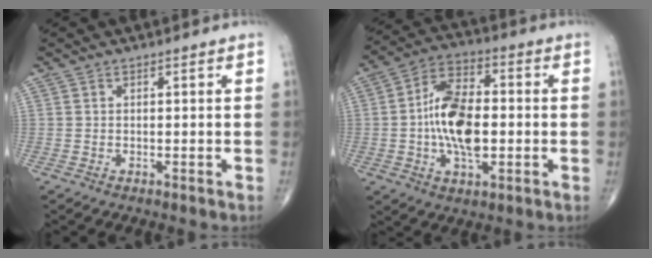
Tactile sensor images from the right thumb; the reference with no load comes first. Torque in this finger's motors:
{"motor_torque": [2.43, 2.58, 1.53, -0.11, 0.18]}